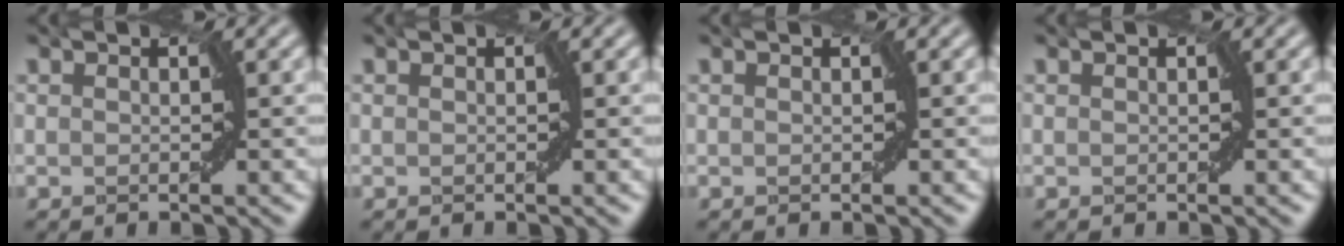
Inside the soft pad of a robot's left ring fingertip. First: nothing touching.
{"total": 0.0}
{"total": 0.0}
{"total": 0.0}